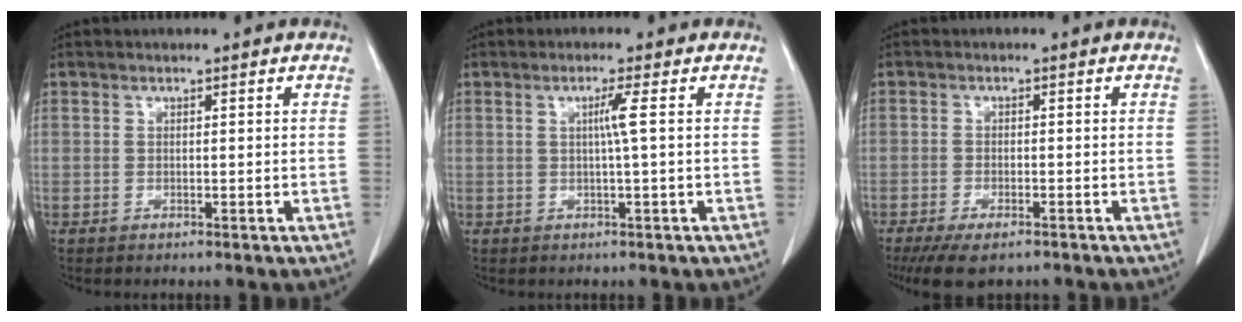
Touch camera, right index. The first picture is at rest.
{"total": 2.4, "force": [0.3, -0.8, 2.3], "torque": [-0.044, -0.002, 0.006]}
{"total": 6.6, "force": [-5.0, 2.2, 3.8], "torque": [-0.059, -0.011, -0.079]}